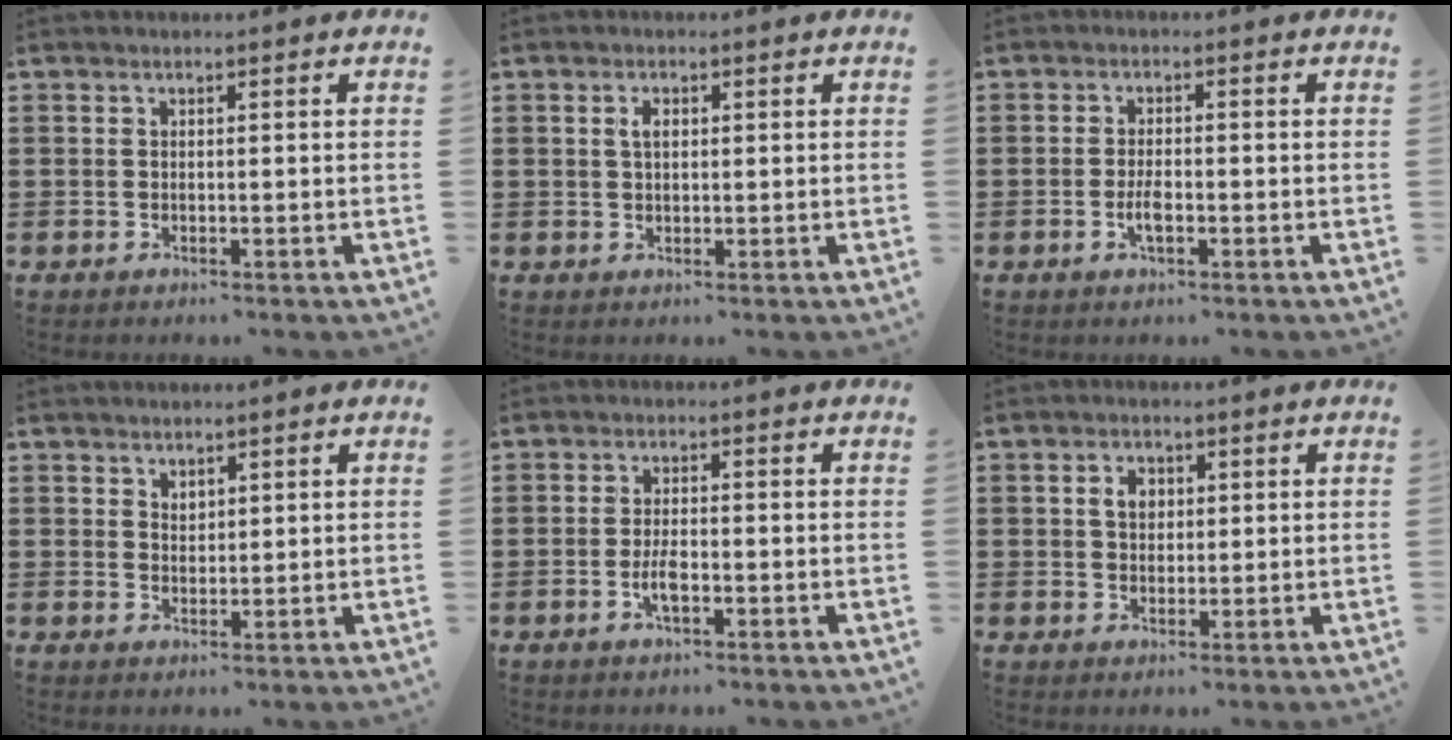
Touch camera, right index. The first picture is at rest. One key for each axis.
{"total": 1.7, "fx": 0.4, "fy": 0.9, "fz": 1.5, "tx": -0.032, "ty": 0.007, "tz": 0.005}
{"total": 2.9, "fx": -1.0, "fy": 0.7, "fz": 2.6, "tx": -0.055, "ty": -0.004, "tz": -0.020}
{"total": 1.6, "fx": 1.4, "fy": 0.7, "fz": 0.1, "tx": -0.005, "ty": 0.001, "tz": 0.028}
{"total": 3.2, "fx": -1.2, "fy": 0.8, "fz": 2.8, "tx": -0.065, "ty": -0.007, "tz": -0.025}
{"total": 3.0, "fx": 0.7, "fy": 2.2, "fz": 1.9, "tx": -0.044, "ty": 0.012, "tz": 0.010}